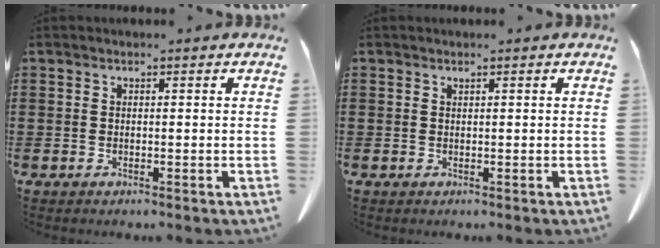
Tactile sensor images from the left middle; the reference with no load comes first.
{"total": 0.0}